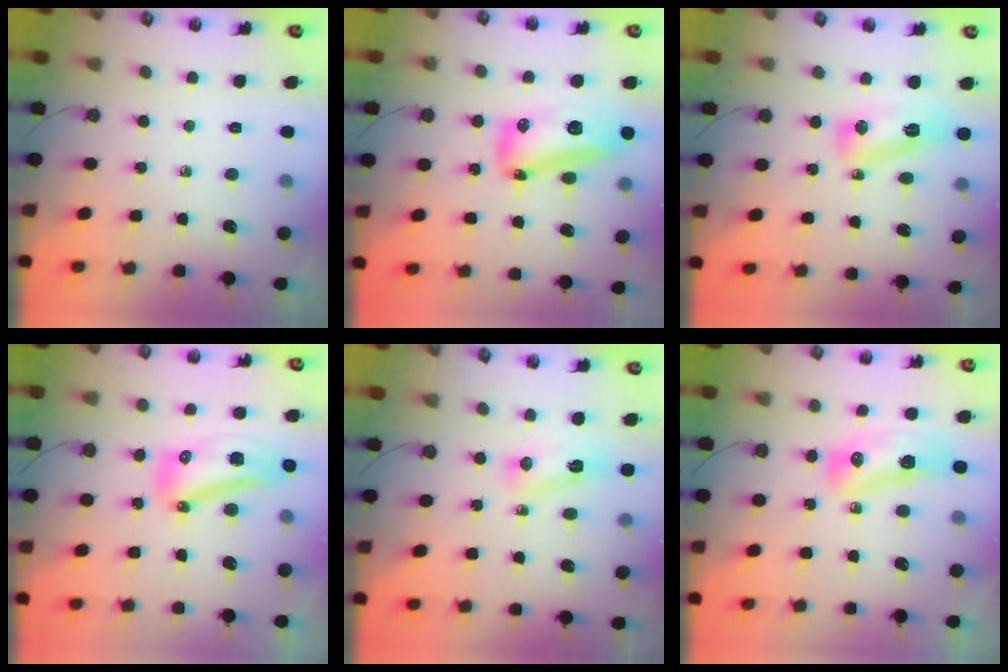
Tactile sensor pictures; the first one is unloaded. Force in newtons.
{"total": 28.1, "press": 19.4, "slide": 20.2}
{"total": 8.9, "press": 8.9, "slide": 0.9}
{"total": 16.5, "press": 15.0, "slide": 6.8}
{"total": 6.2, "press": 5.0, "slide": 3.7}
{"total": 11.4, "press": 11.1, "slide": 2.6}